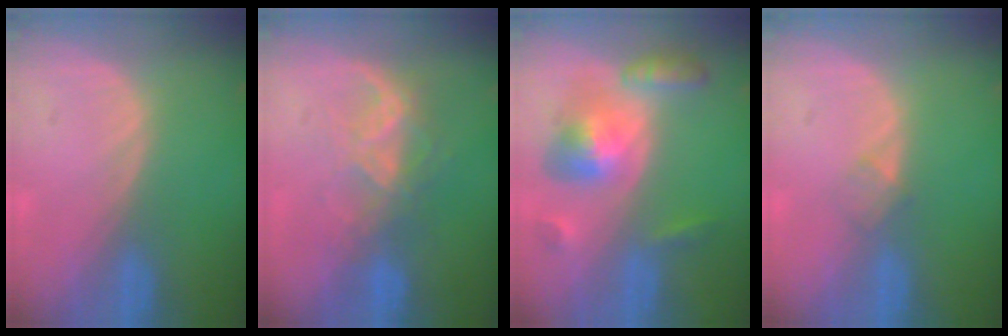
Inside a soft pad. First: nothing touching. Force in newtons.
{"total": 6.7, "press": 6.0, "slide": 3.0}
{"total": 8.3, "press": 8.2, "slide": 0.6}
{"total": 1.8, "press": 1.8, "slide": 0.2}